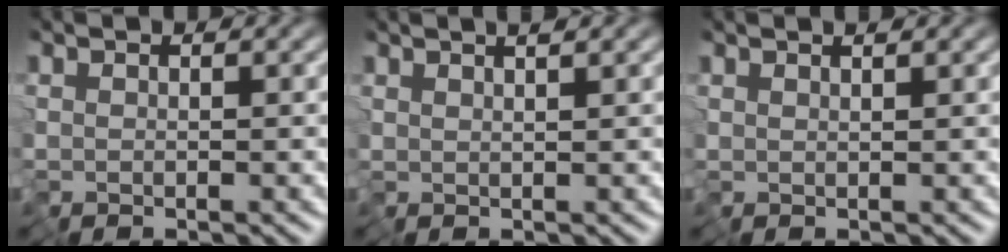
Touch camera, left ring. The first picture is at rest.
{"total": 1.9, "force": [1.2, 0.5, 1.4], "torque": [-0.024, 0.010, 0.009]}
{"total": 1.1, "force": [0.8, 0.2, 0.7], "torque": [-0.016, 0.004, 0.009]}